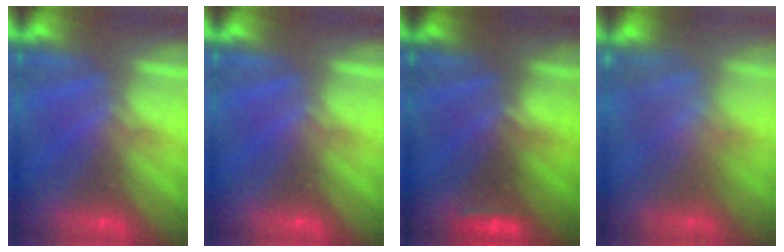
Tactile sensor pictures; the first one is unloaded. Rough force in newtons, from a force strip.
{"total": 0.0}
{"total": 4.1}
{"total": 3.9}